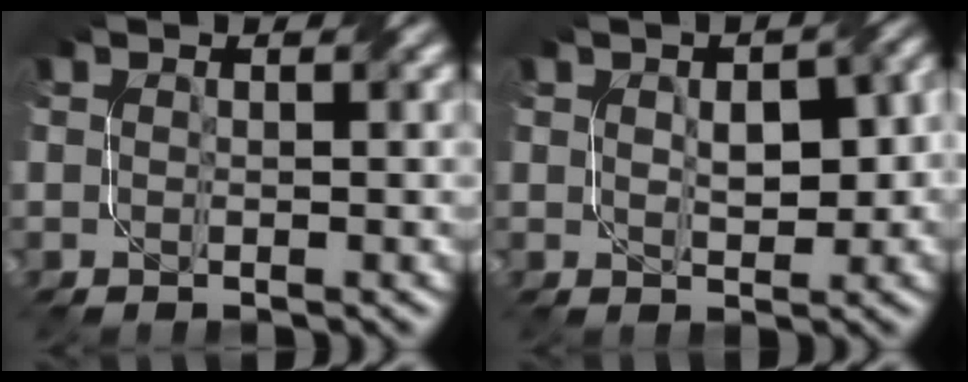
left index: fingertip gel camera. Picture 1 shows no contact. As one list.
[{"total": 5.3, "force": [0.6, 2.9, 4.4], "torque": [-0.056, 0.004, 0.018]}]